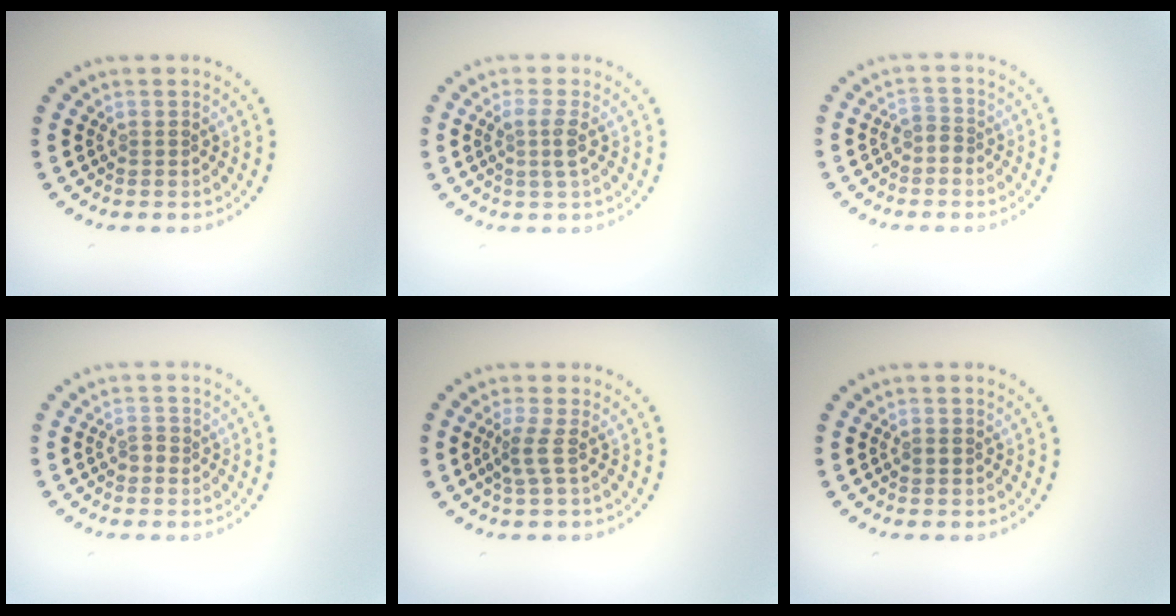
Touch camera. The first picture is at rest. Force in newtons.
{"total": 1.8, "press": 1.4, "slide": 1.0}
{"total": 1.2, "press": 0.9, "slide": 0.7}
{"total": 1.1, "press": 1.0, "slide": 0.3}
{"total": 2.0, "press": 1.3, "slide": 1.5}
{"total": 1.0, "press": 1.0, "slide": 0.0}